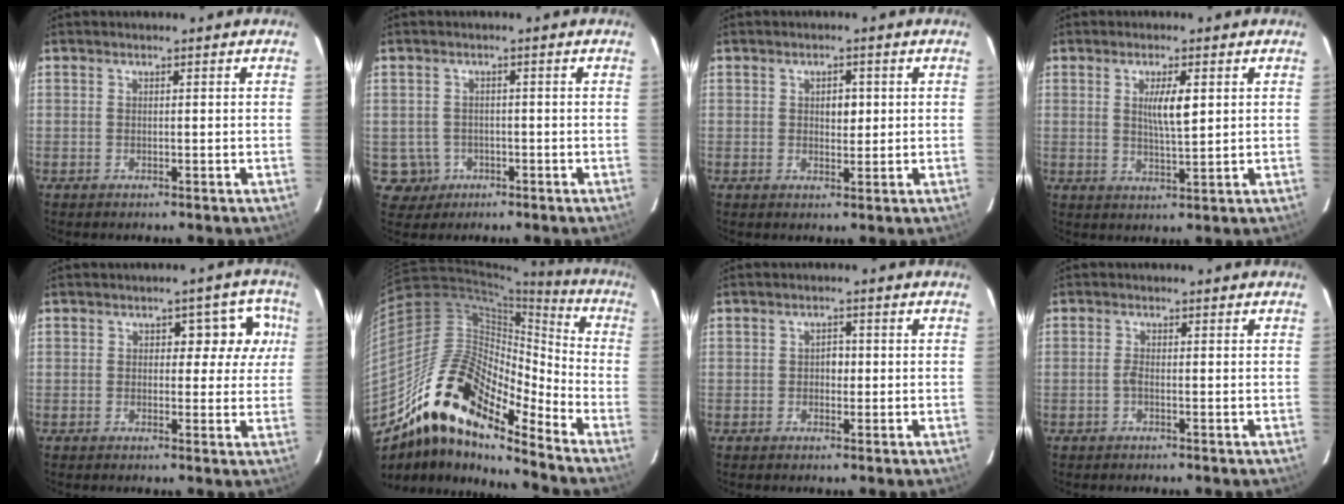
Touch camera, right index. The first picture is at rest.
{"total": 4.1, "force": [-1.1, 4.0, -0.2], "torque": [0.008, 0.010, -0.012]}
{"total": 2.6, "force": [0.5, 1.4, 2.1], "torque": [-0.029, 0.002, 0.009]}
{"total": 4.8, "force": [1.3, 0.6, 4.6], "torque": [-0.081, -0.005, 0.024]}
{"total": 6.4, "force": [1.5, 3.6, 5.0], "torque": [-0.036, 0.030, 0.015]}
{"total": 17.9, "force": [-12.7, 5.3, 11.5], "torque": [-0.197, 0.043, -0.223]}
{"total": 1.7, "force": [-0.1, 1.2, 1.3], "torque": [-0.016, 0.005, -0.003]}
{"total": 1.0, "force": [-0.4, 0.1, 0.9], "torque": [-0.020, 0.001, -0.010]}